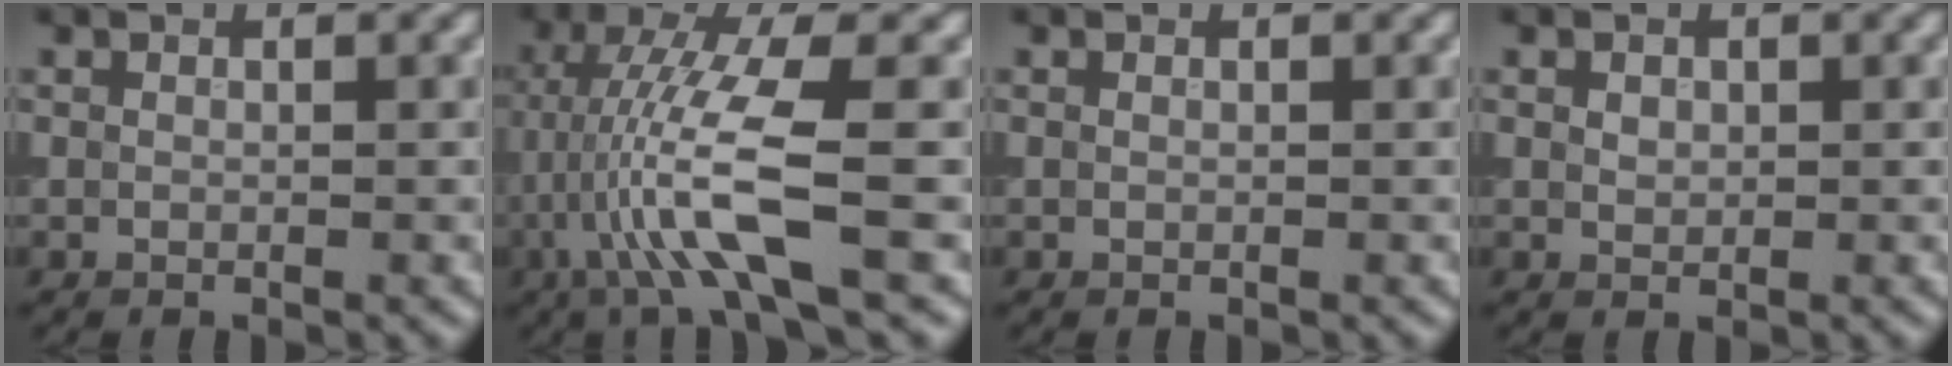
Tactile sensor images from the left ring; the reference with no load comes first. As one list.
[{"total": 7.7, "force": [-1.7, 1.2, 7.4], "torque": [-0.154, 0.005, -0.030]}, {"total": 0.0}, {"total": 0.9, "force": [0.3, 0.7, 0.5], "torque": [-0.009, -0.001, 0.005]}]